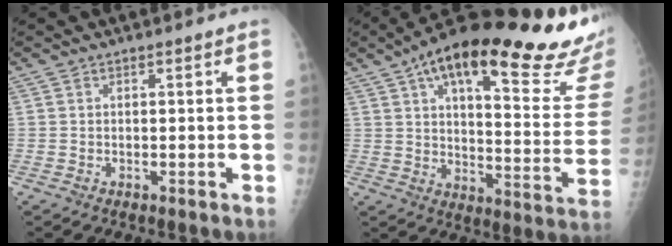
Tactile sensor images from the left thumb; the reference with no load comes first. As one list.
[{"total": 33.0, "force": [20.5, 9.5, 24.0], "torque": [-0.294, -0.040, 0.281]}]